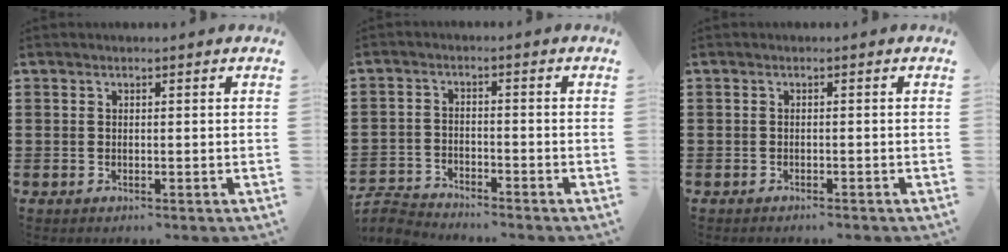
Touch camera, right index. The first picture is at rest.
{"total": 3.4, "force": [-3.4, 0.2, 0.0], "torque": [-0.015, -0.002, -0.075]}
{"total": 0.7, "force": [-0.7, -0.1, 0.1], "torque": [-0.004, -0.003, -0.013]}